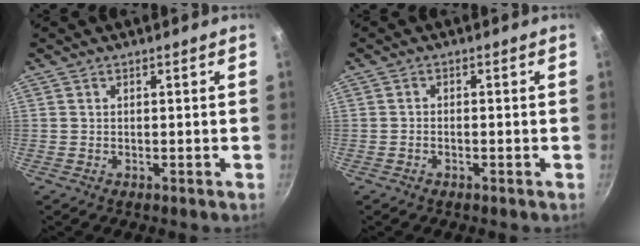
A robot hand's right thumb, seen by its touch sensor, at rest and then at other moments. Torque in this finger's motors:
{"motor_torque": [-0.29, 0.09, -0.10, 0.10, 0.02]}